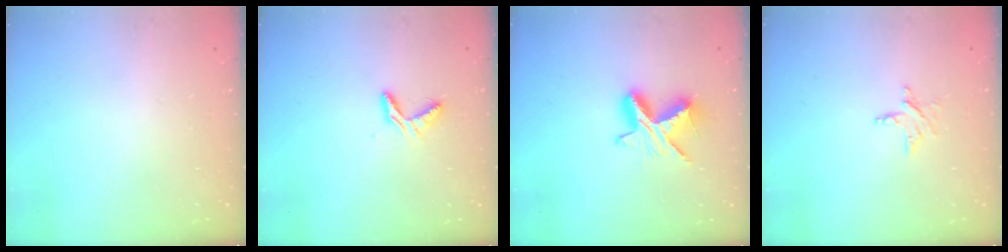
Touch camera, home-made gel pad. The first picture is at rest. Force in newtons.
{"total": 5.0, "press": 5.0, "slide": 0.3}
{"total": 9.1, "press": 9.0, "slide": 1.2}
{"total": 3.5, "press": 3.4, "slide": 0.3}